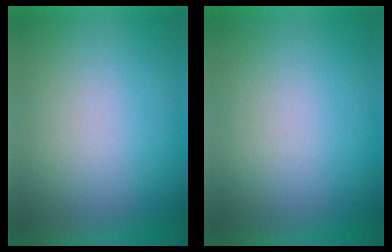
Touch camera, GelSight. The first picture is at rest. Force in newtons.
{"total": 1.1}